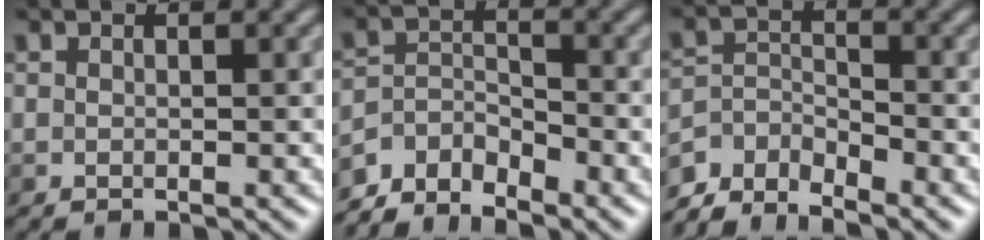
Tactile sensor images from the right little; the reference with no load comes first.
{"total": 4.4, "force": [-3.9, 1.6, 1.1], "torque": [-0.016, 0.001, -0.083]}
{"total": 4.5, "force": [-4.0, 1.5, 1.3], "torque": [-0.021, -0.001, -0.084]}